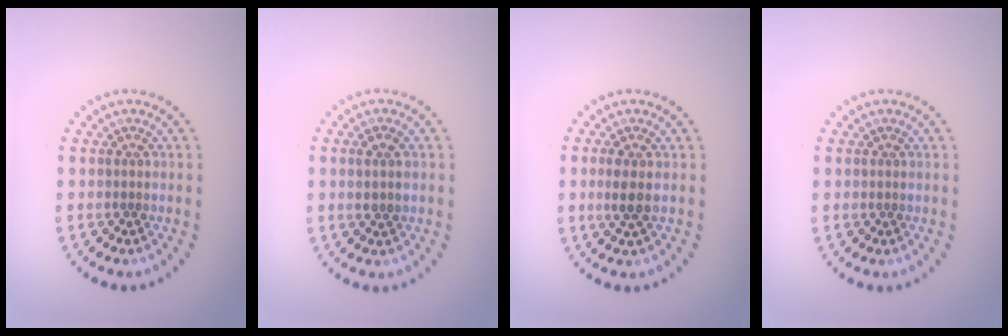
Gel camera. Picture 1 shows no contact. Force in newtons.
{"total": 1.6, "press": 1.5, "slide": 0.5}
{"total": 1.8, "press": 1.7, "slide": 0.6}
{"total": 0.0}